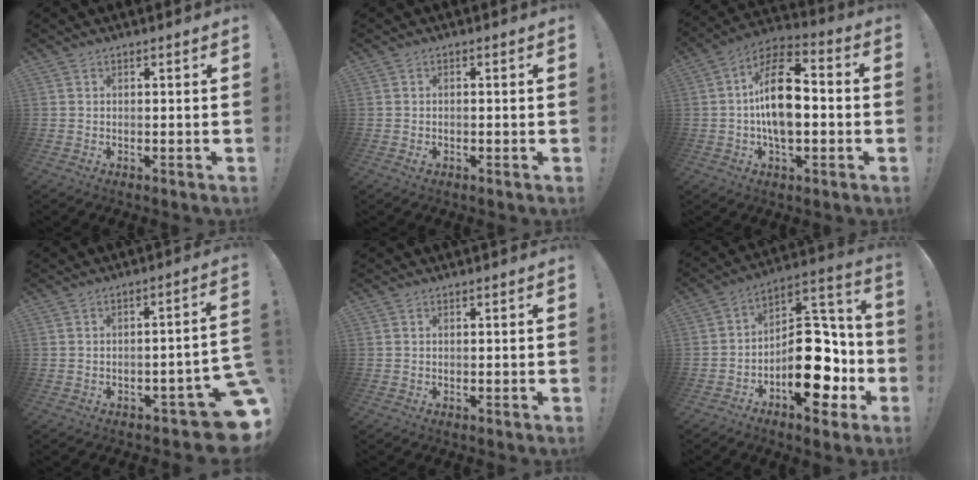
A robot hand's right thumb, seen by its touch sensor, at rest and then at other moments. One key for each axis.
{"total": 1.0, "fx": -0.7, "fy": 0.4, "fz": 0.6, "tx": -0.006, "ty": 0.000, "tz": -0.012}
{"total": 16.7, "fx": -1.1, "fy": 9.0, "fz": 14.0, "tx": -0.241, "ty": 0.017, "tz": -0.022}
{"total": 8.9, "fx": -4.5, "fy": 2.8, "fz": 7.2, "tx": -0.076, "ty": 0.016, "tz": -0.073}
{"total": 0.0}
{"total": 20.4, "fx": -6.3, "fy": 11.8, "fz": 15.4, "tx": -0.186, "ty": 0.048, "tz": -0.078}